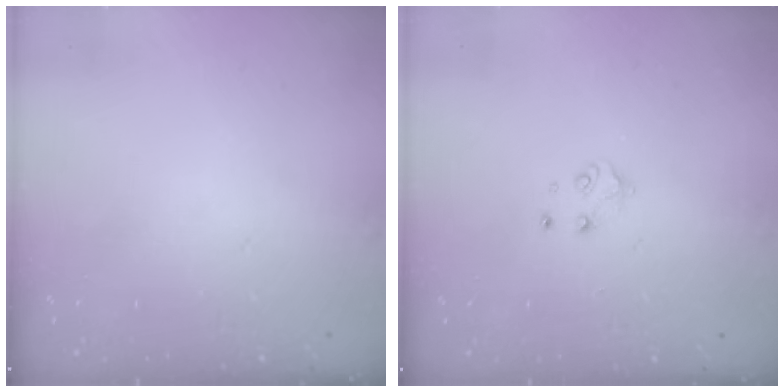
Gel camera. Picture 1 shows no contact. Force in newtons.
{"total": 4.5, "press": 4.5, "slide": 0.6}